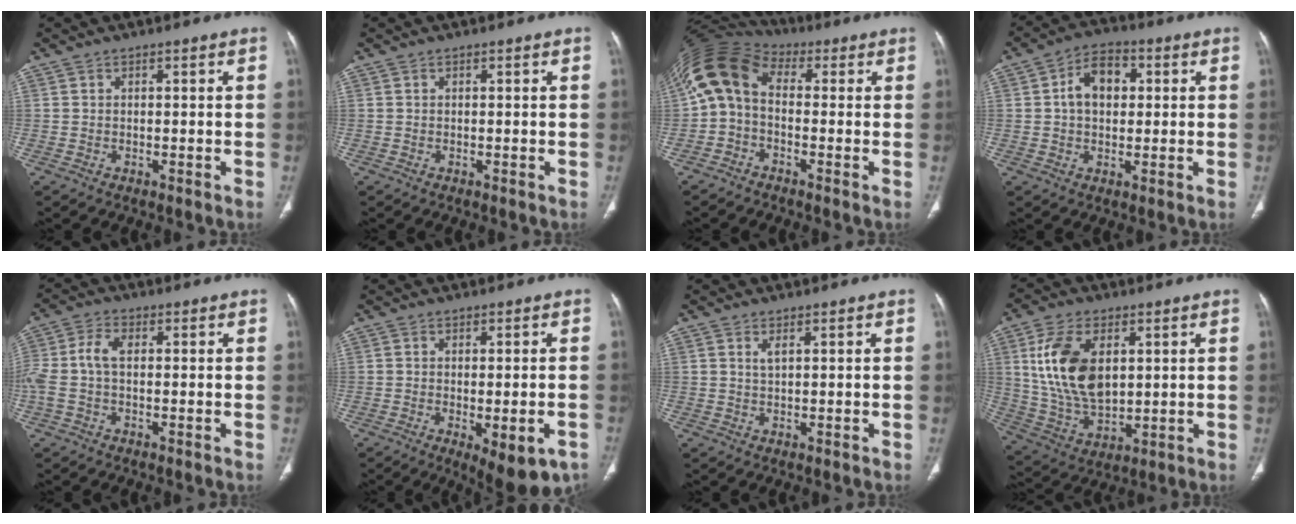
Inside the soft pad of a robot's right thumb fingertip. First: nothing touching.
{"total": 0.0}
{"total": 11.1, "force": [0.2, 7.3, 8.3], "torque": [-0.162, 0.039, -0.015]}
{"total": 8.3, "force": [1.4, 5.7, 5.9], "torque": [-0.080, 0.016, 0.017]}
{"total": 6.1, "force": [-0.1, 3.3, 5.1], "torque": [-0.130, 0.019, -0.006]}
{"total": 9.9, "force": [-4.4, 3.7, 8.0], "torque": [-0.100, 0.004, -0.052]}
{"total": 1.3, "force": [0.6, 0.4, 1.1], "torque": [-0.023, -0.001, 0.013]}
{"total": 15.8, "force": [3.8, 9.4, 12.2], "torque": [-0.221, -0.015, 0.083]}